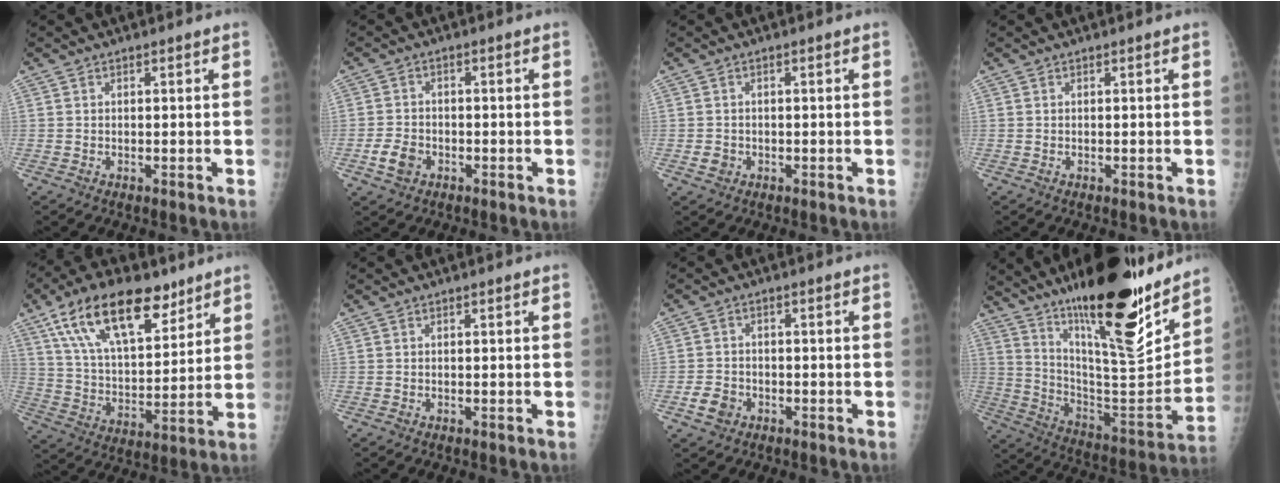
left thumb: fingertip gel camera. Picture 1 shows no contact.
{"total": 4.3, "force": [-1.8, 3.2, 2.2], "torque": [-0.036, 0.010, -0.031]}
{"total": 2.0, "force": [-0.6, 1.7, 0.7], "torque": [-0.007, 0.003, -0.008]}
{"total": 0.0}
{"total": 20.6, "force": [12.2, 9.7, 13.5], "torque": [-0.202, -0.035, 0.220]}
{"total": 0.0}
{"total": 3.8, "force": [-1.7, 3.0, 1.6], "torque": [-0.022, 0.011, -0.029]}
{"total": 27.9, "force": [19.2, 6.4, 19.2], "torque": [-0.272, -0.101, 0.315]}